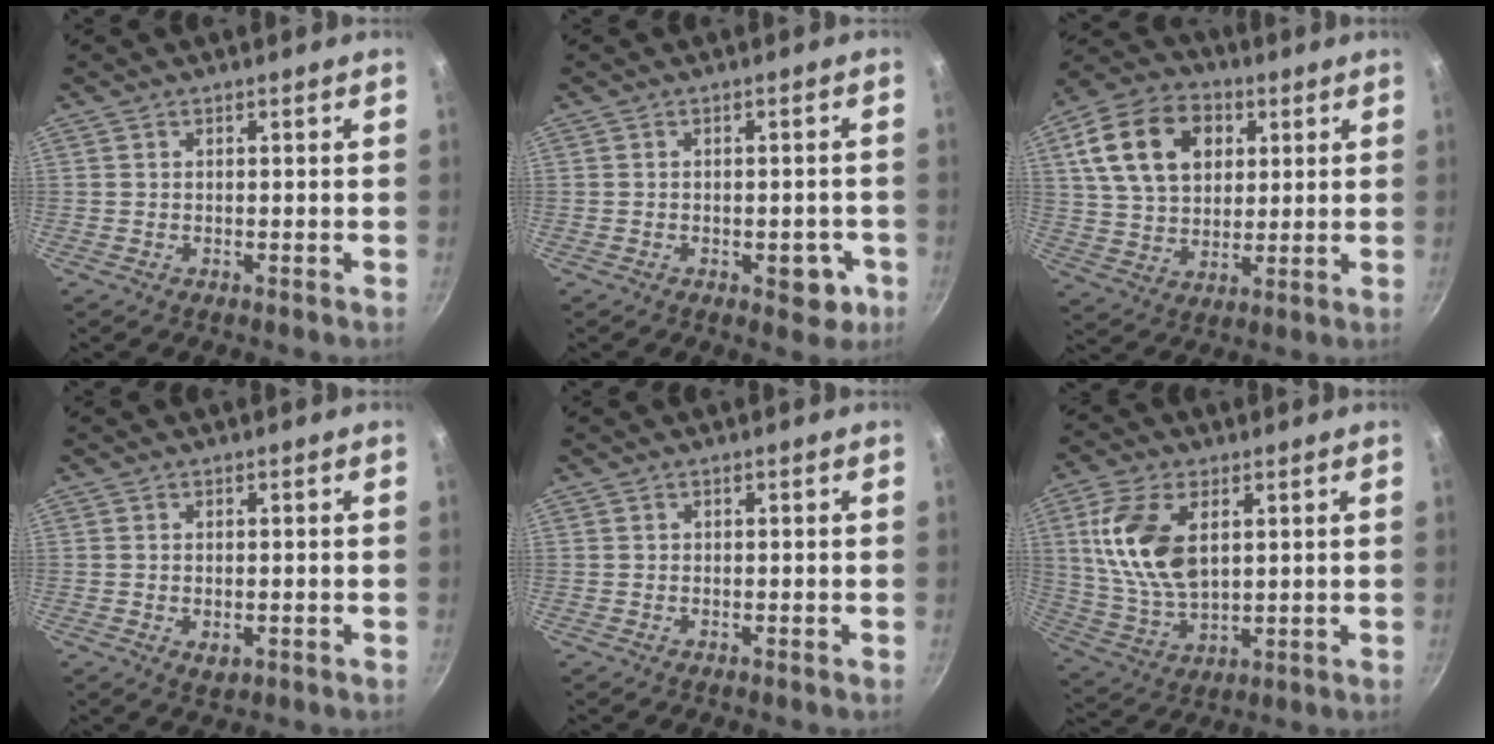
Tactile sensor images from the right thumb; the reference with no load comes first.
{"total": 5.4, "force": [-2.0, 3.0, 4.0], "torque": [-0.024, 0.013, -0.019]}
{"total": 17.6, "force": [5.5, 12.5, 11.1], "torque": [-0.179, 0.003, 0.089]}
{"total": 2.5, "force": [-0.5, 1.6, 1.9], "torque": [-0.030, -0.006, -0.005]}
{"total": 0.0}
{"total": 14.5, "force": [3.8, 8.2, 11.4], "torque": [-0.211, -0.014, 0.081]}